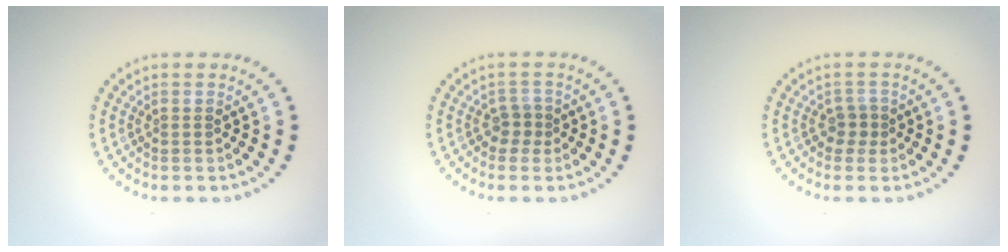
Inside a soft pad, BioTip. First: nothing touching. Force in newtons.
{"total": 1.4, "press": 1.1, "slide": 0.8}
{"total": 1.3, "press": 1.1, "slide": 0.7}